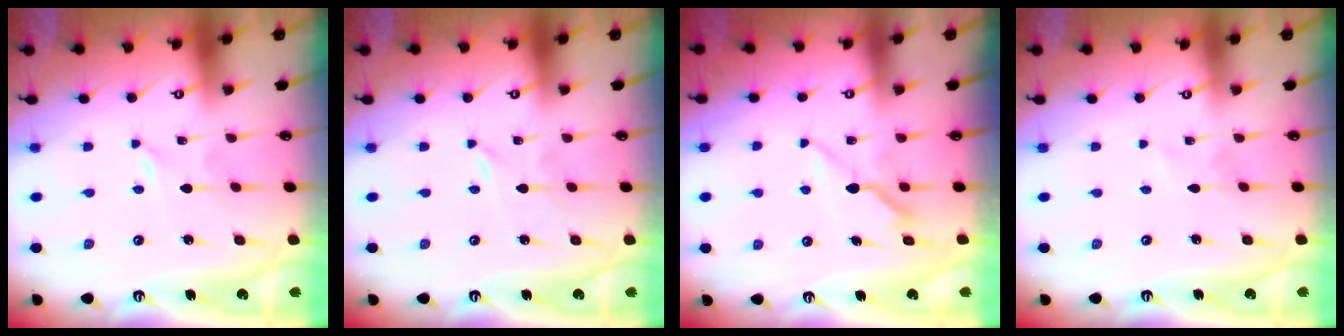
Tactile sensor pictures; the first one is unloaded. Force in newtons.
{"total": 0.0}
{"total": 7.7, "press": 7.7, "slide": 0.4}
{"total": 1.0, "press": 1.0, "slide": 0.1}